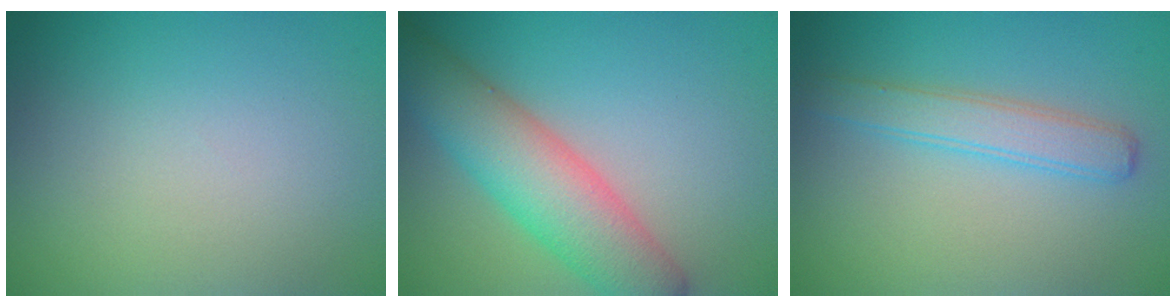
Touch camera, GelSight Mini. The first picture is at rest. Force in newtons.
{"total": 7.2, "press": 7.2, "slide": 0.1}
{"total": 2.9, "press": 2.9, "slide": 0.1}